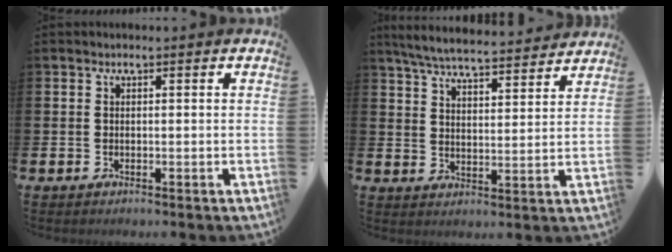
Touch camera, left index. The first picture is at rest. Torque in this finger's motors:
{"motor_torque": [1.02, -1.11, 0.38, 0.15]}